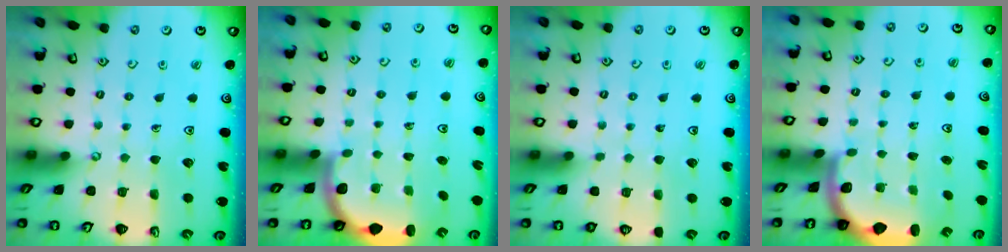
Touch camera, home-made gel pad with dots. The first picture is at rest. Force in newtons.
{"total": 2.6, "press": 2.6, "slide": 0.4}
{"total": 0.0}
{"total": 1.9, "press": 1.8, "slide": 0.5}